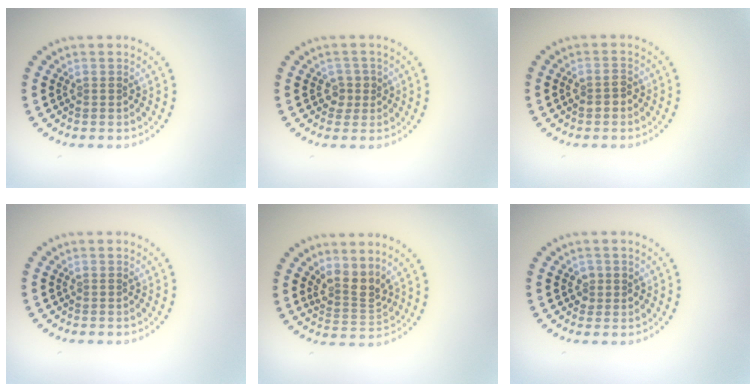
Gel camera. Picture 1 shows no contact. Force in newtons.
{"total": 1.3, "press": 1.2, "slide": 0.6}
{"total": 1.4, "press": 1.4, "slide": 0.4}
{"total": 0.0}
{"total": 2.8, "press": 2.0, "slide": 1.9}
{"total": 1.1, "press": 1.1, "slide": 0.4}